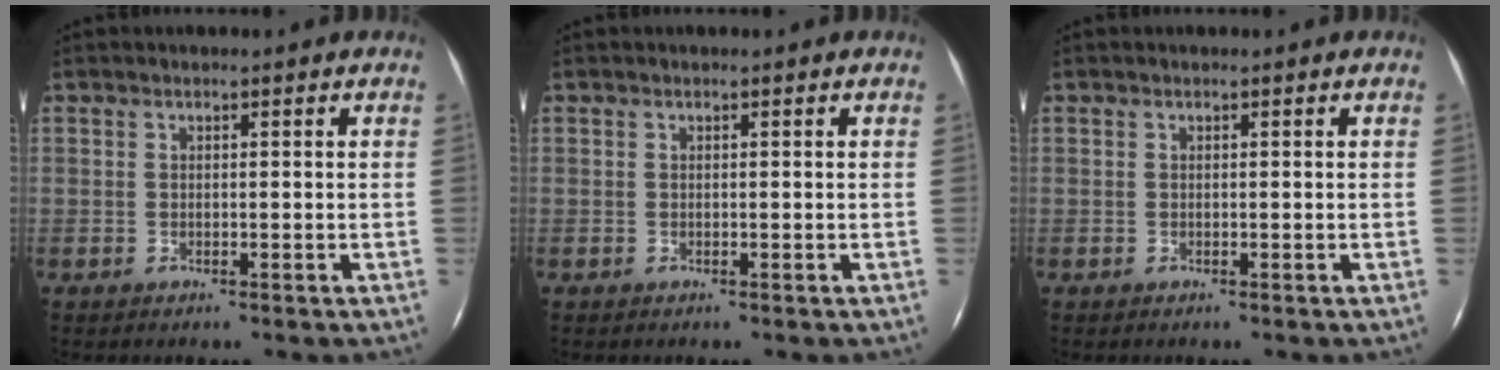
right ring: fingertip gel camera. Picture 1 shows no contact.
{"total": 0.0}
{"total": 0.0}